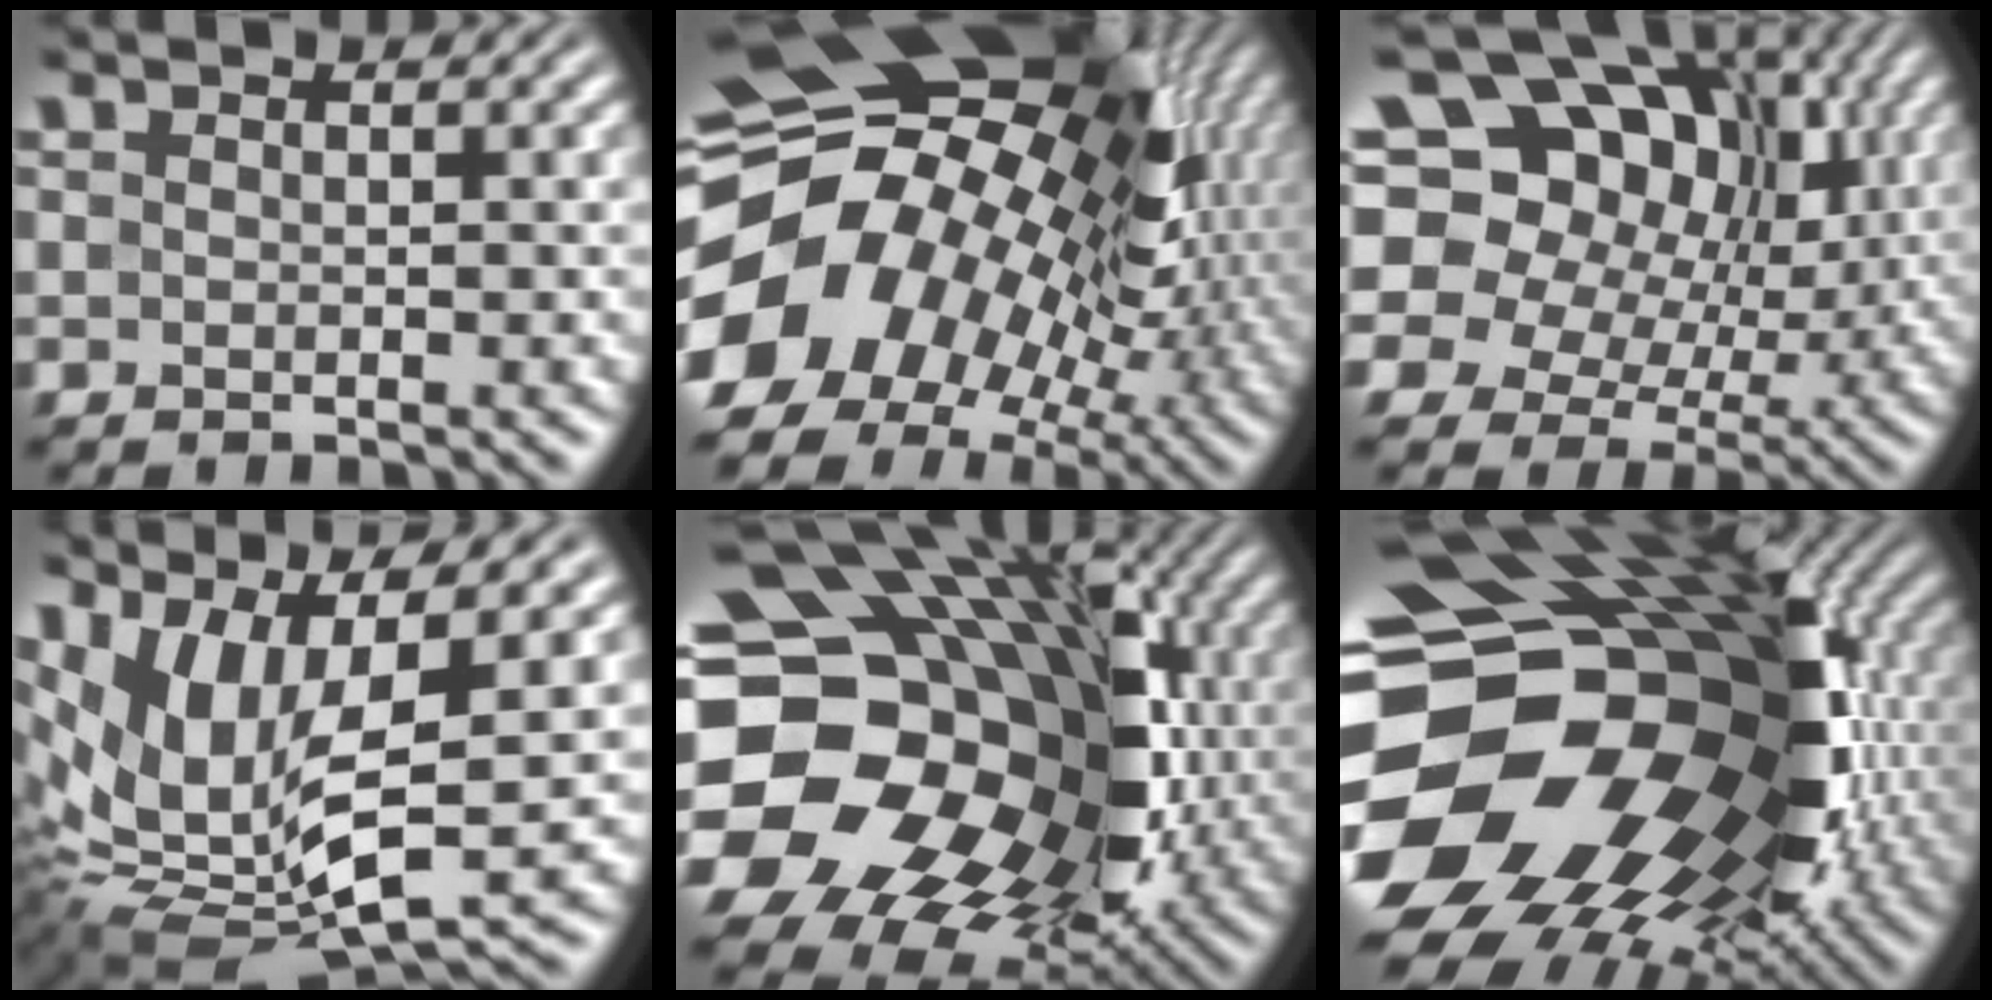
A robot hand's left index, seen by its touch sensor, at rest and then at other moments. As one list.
[{"total": 18.8, "force": [-0.1, 14.1, 12.5], "torque": [-0.217, -0.012, 0.015]}, {"total": 19.7, "force": [5.0, 15.6, 10.9], "torque": [-0.227, 0.042, 0.060]}, {"total": 12.7, "force": [1.7, 5.6, 11.3], "torque": [-0.246, -0.012, 0.042]}, {"total": 22.9, "force": [-0.5, 18.5, 13.5], "torque": [-0.234, -0.016, -0.032]}, {"total": 20.2, "force": [-2.8, 14.6, 13.6], "torque": [-0.252, -0.032, -0.034]}]